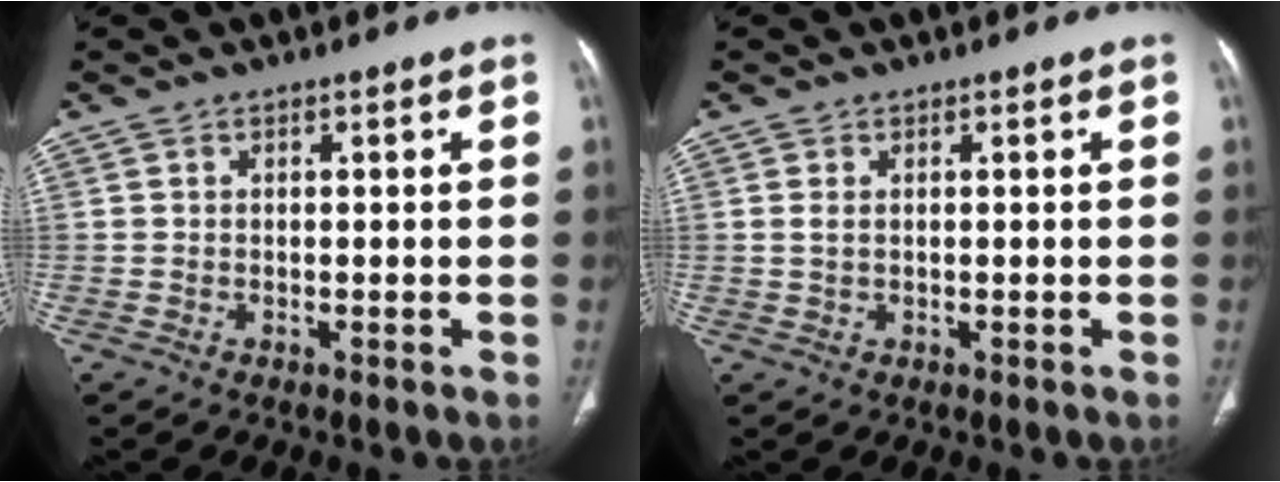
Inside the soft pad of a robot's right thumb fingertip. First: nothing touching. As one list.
[{"total": 1.3, "force": [0.3, 0.7, 1.1], "torque": [-0.026, 0.001, 0.008]}]